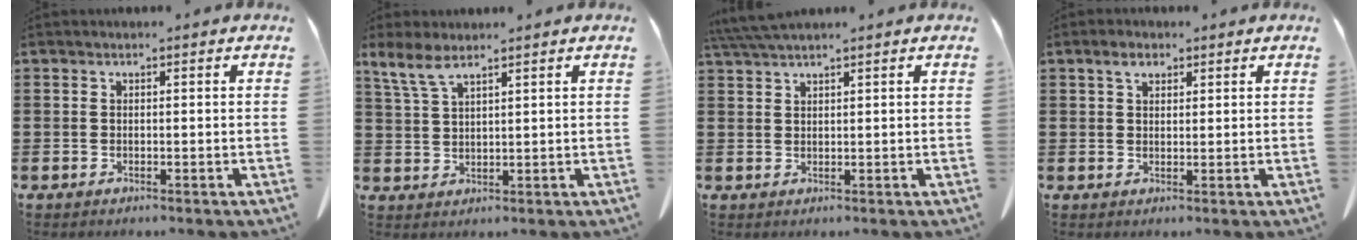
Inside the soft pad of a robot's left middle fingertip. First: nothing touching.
{"total": 4.8, "force": [3.2, 1.2, 3.3], "torque": [-0.081, -0.006, 0.055]}
{"total": 3.5, "force": [2.9, 0.2, 1.9], "torque": [-0.045, -0.001, 0.056]}
{"total": 2.8, "force": [1.8, 1.4, 1.7], "torque": [-0.030, 0.002, 0.030]}